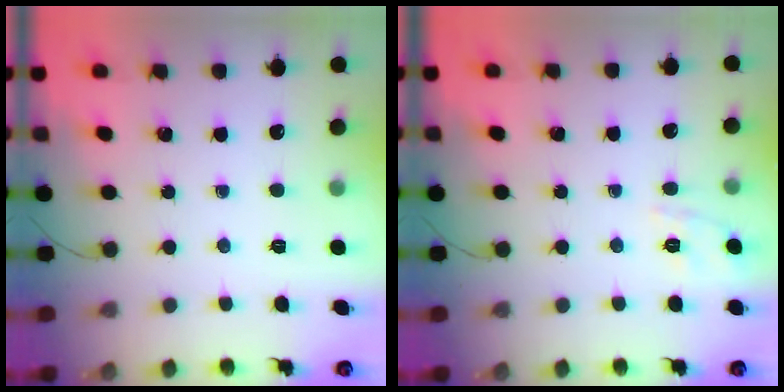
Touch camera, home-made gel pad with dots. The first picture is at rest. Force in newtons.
{"total": 1.7, "press": 0.1, "slide": 1.7}